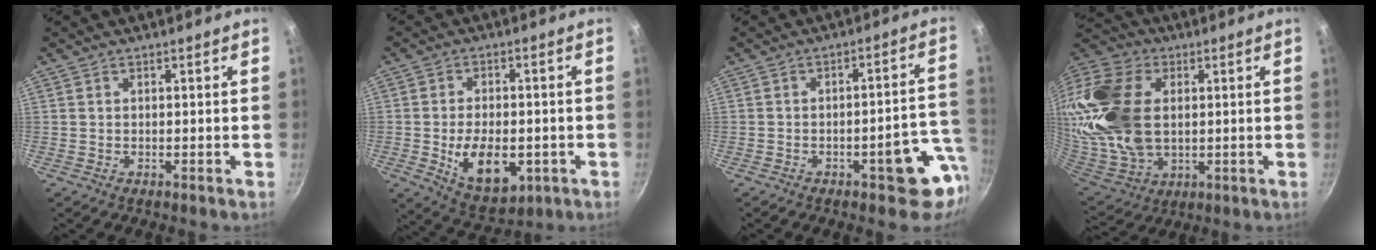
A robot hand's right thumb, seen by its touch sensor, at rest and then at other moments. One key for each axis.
{"total": 12.6, "fx": -2.9, "fy": 7.5, "fz": 9.7, "tx": -0.131, "ty": -0.002, "tz": -0.031}
{"total": 10.8, "fx": -3.7, "fy": 4.4, "fz": 9.1, "tx": -0.063, "ty": 0.033, "tz": -0.043}
{"total": 27.9, "fx": 4.2, "fy": 18.6, "fz": 20.4, "tx": -0.449, "ty": 0.006, "tz": 0.081}